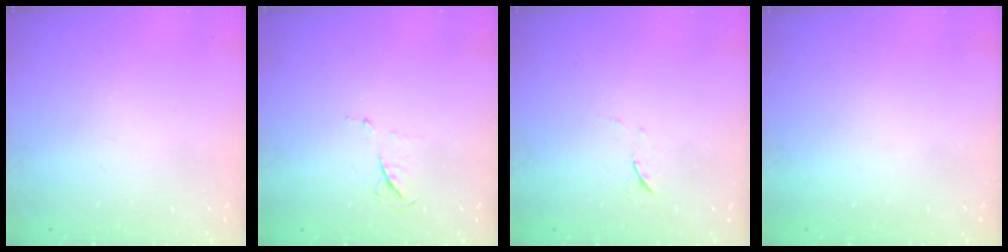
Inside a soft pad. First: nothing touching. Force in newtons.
{"total": 6.0, "press": 6.0, "slide": 0.7}
{"total": 5.2, "press": 5.1, "slide": 0.7}
{"total": 1.5, "press": 1.5, "slide": 0.1}